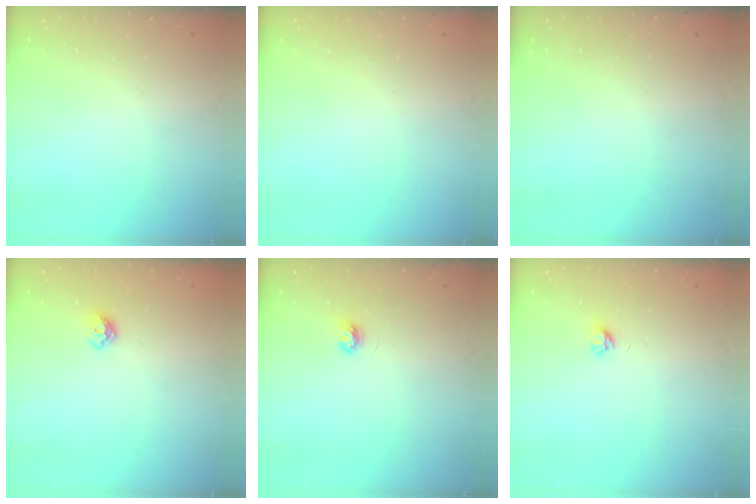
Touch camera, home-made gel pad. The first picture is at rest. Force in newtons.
{"total": 0.0}
{"total": 0.0}
{"total": 6.8, "press": 6.7, "slide": 1.0}
{"total": 3.5, "press": 3.4, "slide": 0.3}
{"total": 3.2, "press": 3.2, "slide": 0.4}